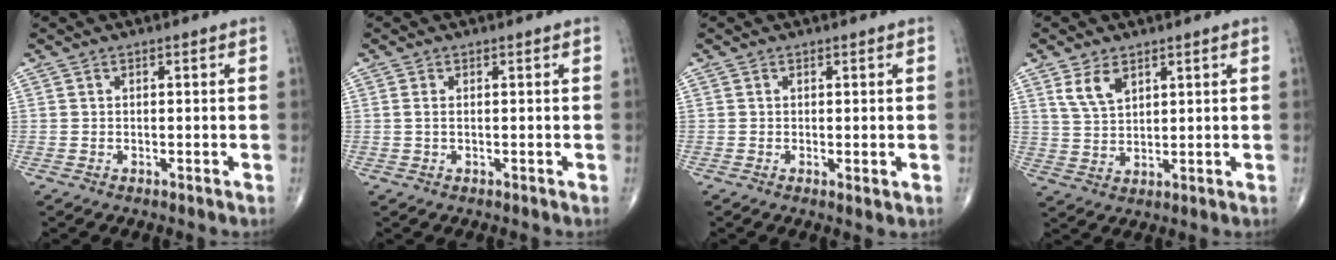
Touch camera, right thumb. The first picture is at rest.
{"total": 1.0, "force": [0.2, 0.4, 0.9], "torque": [-0.026, 0.003, 0.005]}
{"total": 1.4, "force": [-0.2, 0.3, 1.3], "torque": [-0.026, -0.007, -0.002]}
{"total": 5.4, "force": [3.1, 3.0, 3.3], "torque": [-0.054, -0.015, 0.066]}